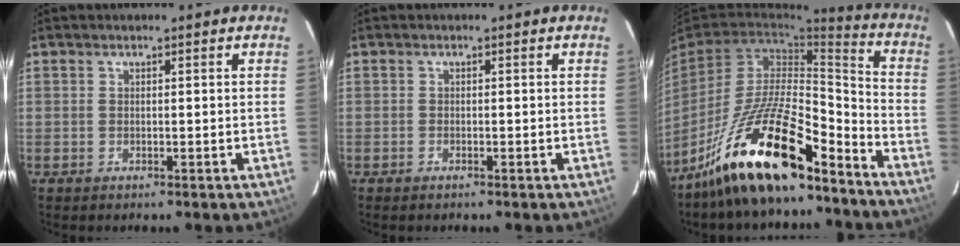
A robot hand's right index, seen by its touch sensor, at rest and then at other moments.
{"total": 0.5, "force": [-0.5, 0.3, 0.0], "torque": [0.000, -0.002, -0.010]}
{"total": 20.2, "force": [-14.9, 5.3, 12.6], "torque": [-0.242, -0.007, -0.262]}